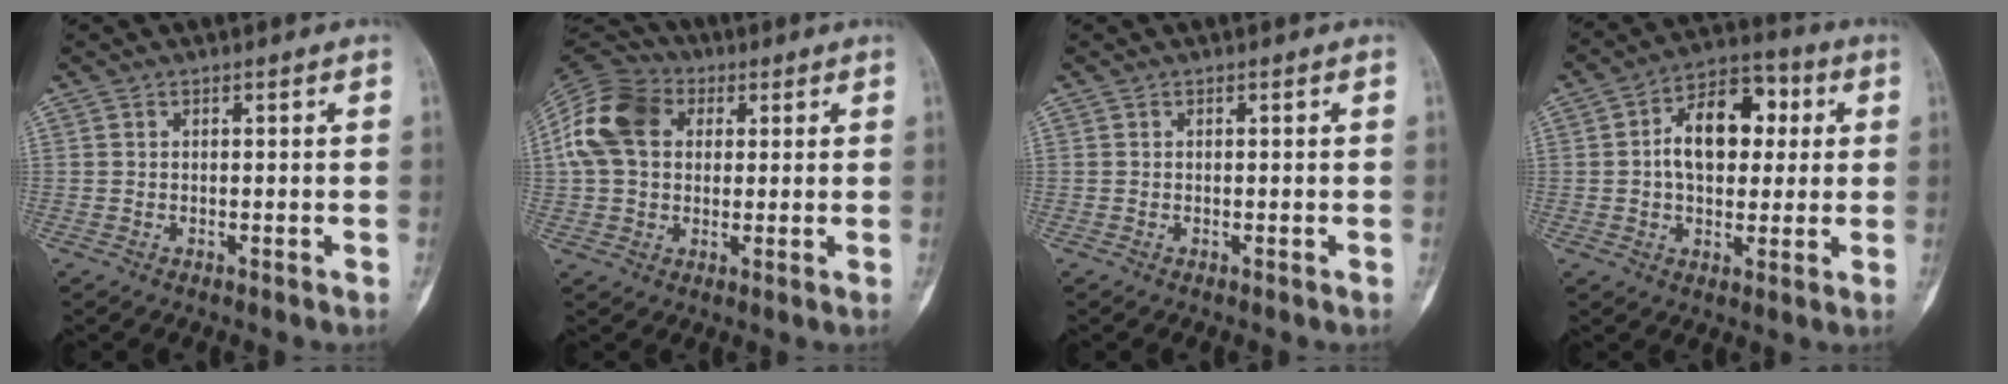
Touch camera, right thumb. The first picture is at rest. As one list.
[{"total": 14.2, "force": [3.3, 10.5, 8.9], "torque": [-0.164, 0.023, 0.051]}, {"total": 0.0}, {"total": 13.5, "force": [2.1, 8.7, 10.1], "torque": [-0.128, 0.021, 0.024]}]